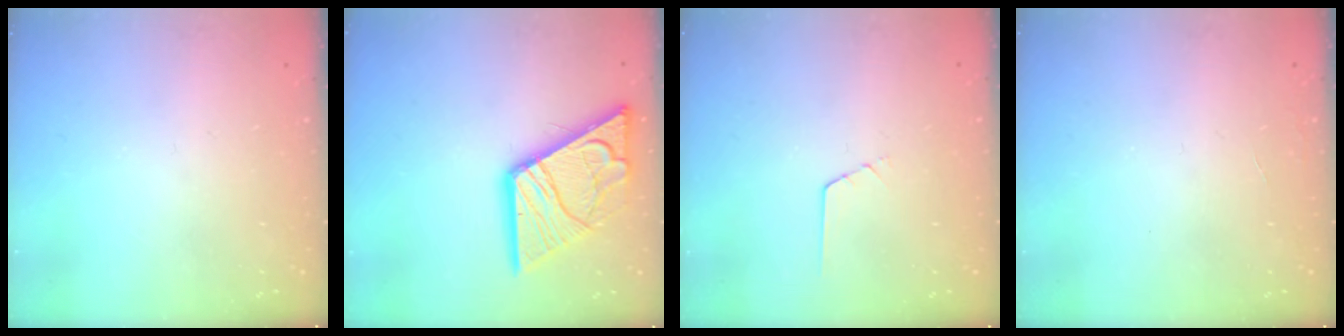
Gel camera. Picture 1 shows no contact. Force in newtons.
{"total": 19.4, "press": 19.3, "slide": 2.1}
{"total": 0.6, "press": 0.5, "slide": 0.2}
{"total": 0.0}